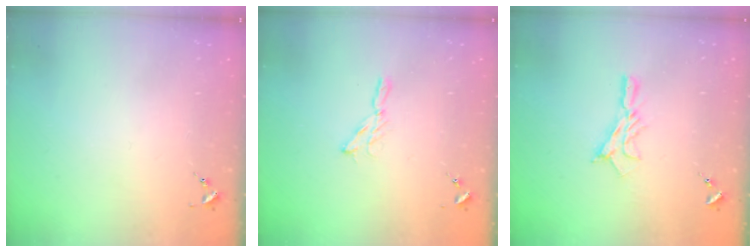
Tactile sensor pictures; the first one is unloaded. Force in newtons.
{"total": 5.0, "press": 5.0, "slide": 0.5}
{"total": 10.9, "press": 10.8, "slide": 0.7}